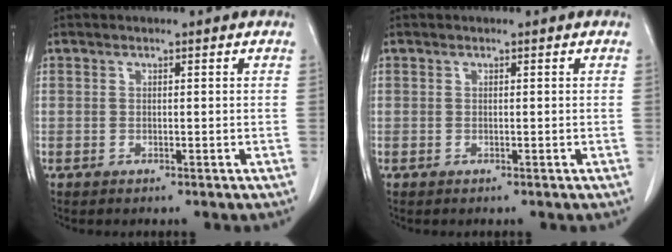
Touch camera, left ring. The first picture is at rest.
{"total": 0.0}